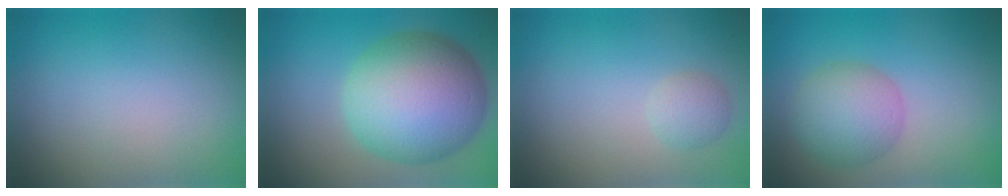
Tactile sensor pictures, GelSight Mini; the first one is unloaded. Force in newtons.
{"total": 12.0, "press": 12.0, "slide": 0.4}
{"total": 1.5, "press": 1.5, "slide": 0.0}
{"total": 4.8, "press": 4.8, "slide": 0.1}